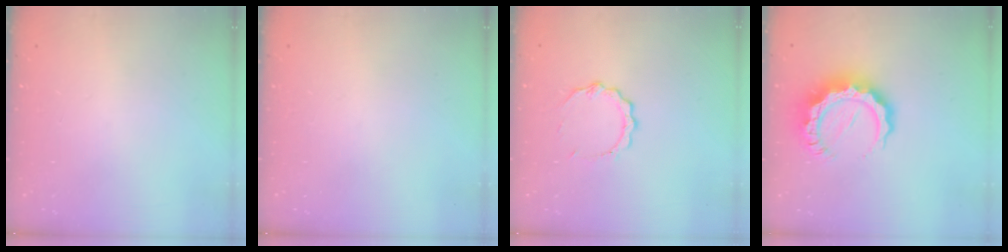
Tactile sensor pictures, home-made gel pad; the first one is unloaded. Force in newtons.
{"total": 0.0}
{"total": 7.1, "press": 7.1, "slide": 0.6}
{"total": 12.1, "press": 12.0, "slide": 1.3}